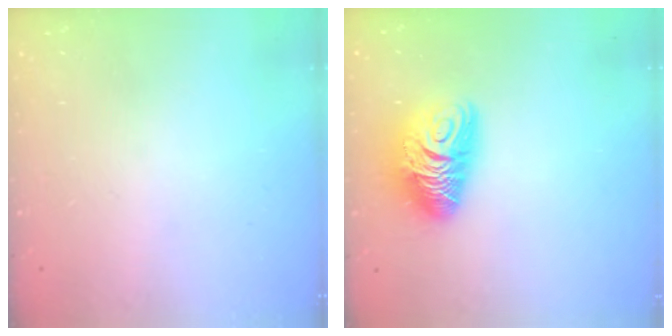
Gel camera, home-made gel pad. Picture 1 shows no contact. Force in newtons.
{"total": 12.4, "press": 12.3, "slide": 1.4}